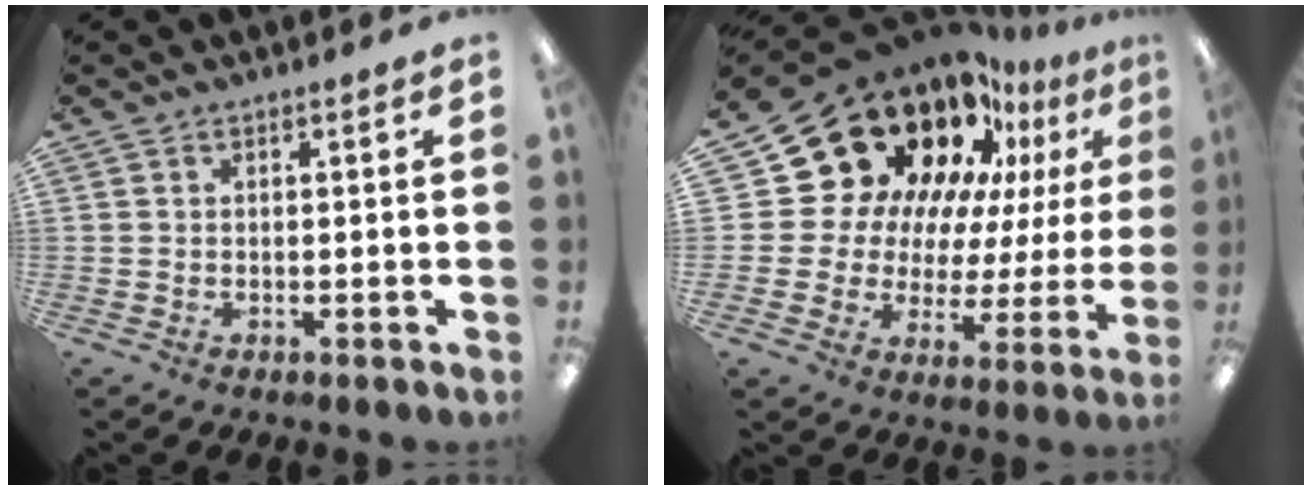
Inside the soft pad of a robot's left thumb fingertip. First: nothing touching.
{"total": 23.1, "force": [16.2, 14.4, 8.2], "torque": [-0.138, -0.121, 0.314]}